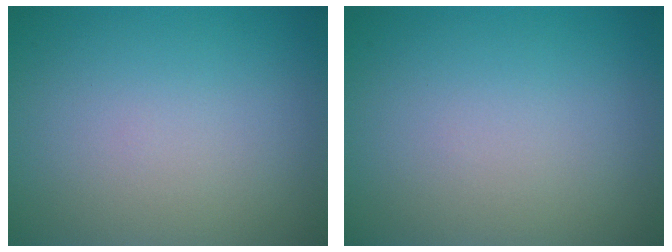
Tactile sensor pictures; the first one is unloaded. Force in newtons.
{"total": 0.0}